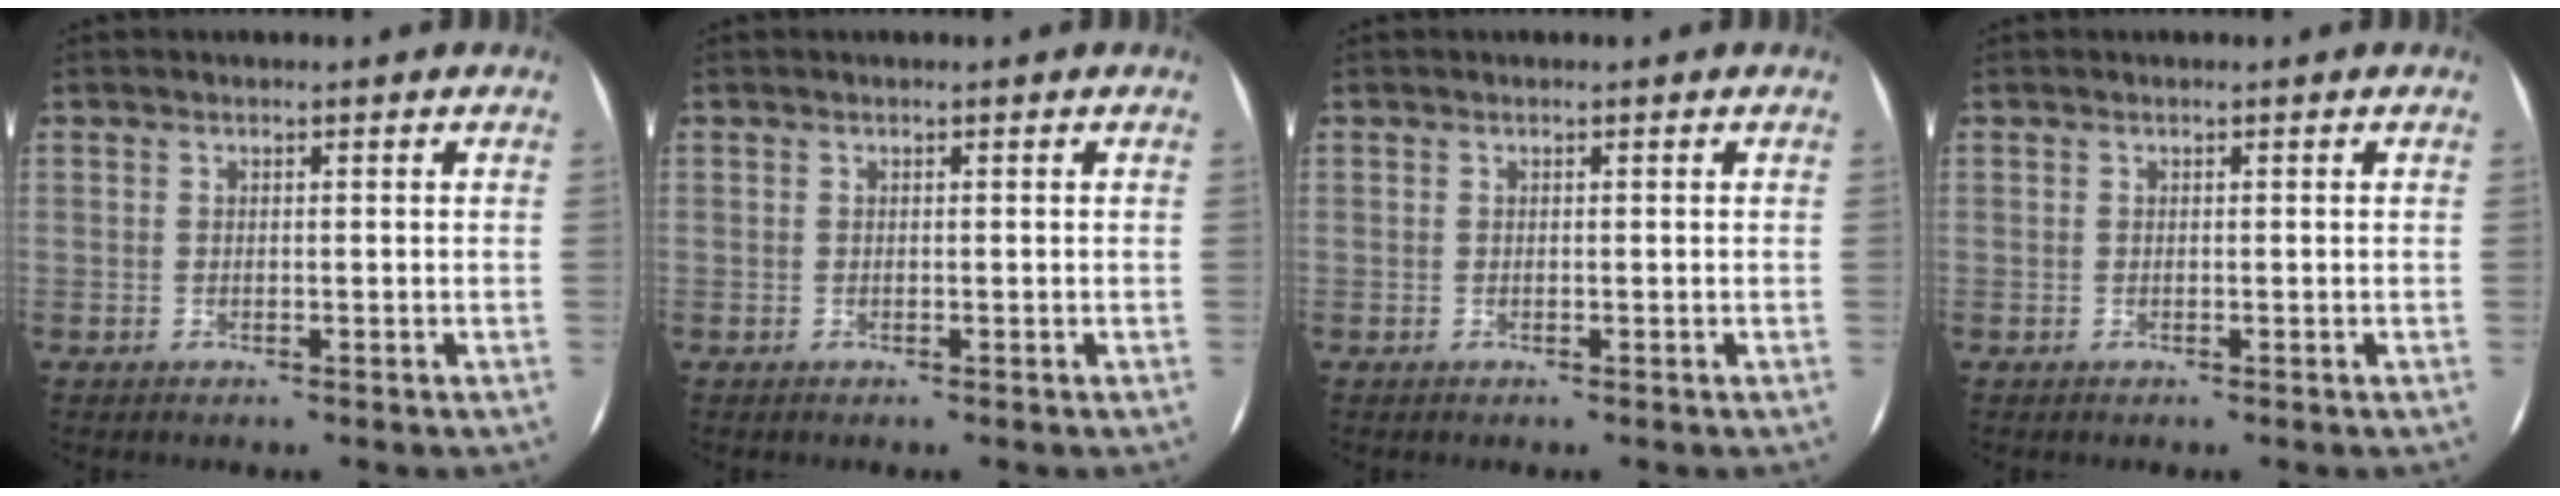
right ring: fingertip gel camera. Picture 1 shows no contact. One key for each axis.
{"total": 0.0}
{"total": 0.0}
{"total": 0.0}